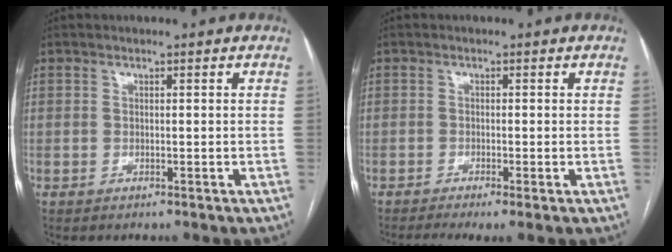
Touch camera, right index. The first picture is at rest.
{"total": 4.3, "force": [-2.8, 0.3, 3.2], "torque": [-0.051, -0.010, -0.046]}